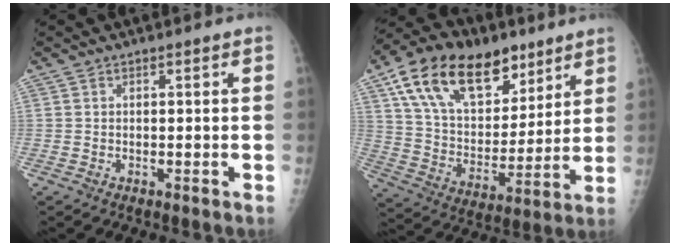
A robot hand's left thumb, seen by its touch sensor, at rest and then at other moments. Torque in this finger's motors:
{"motor_torque": [1.43, 1.46, 1.36, -1.41, 0.40]}